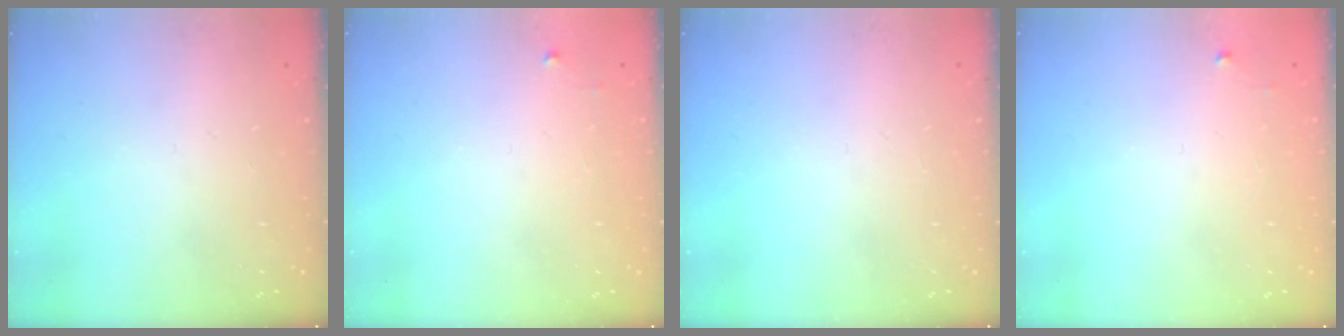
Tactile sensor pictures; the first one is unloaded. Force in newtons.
{"total": 2.5, "press": 2.5, "slide": 0.4}
{"total": 0.0}
{"total": 2.5, "press": 2.5, "slide": 0.4}